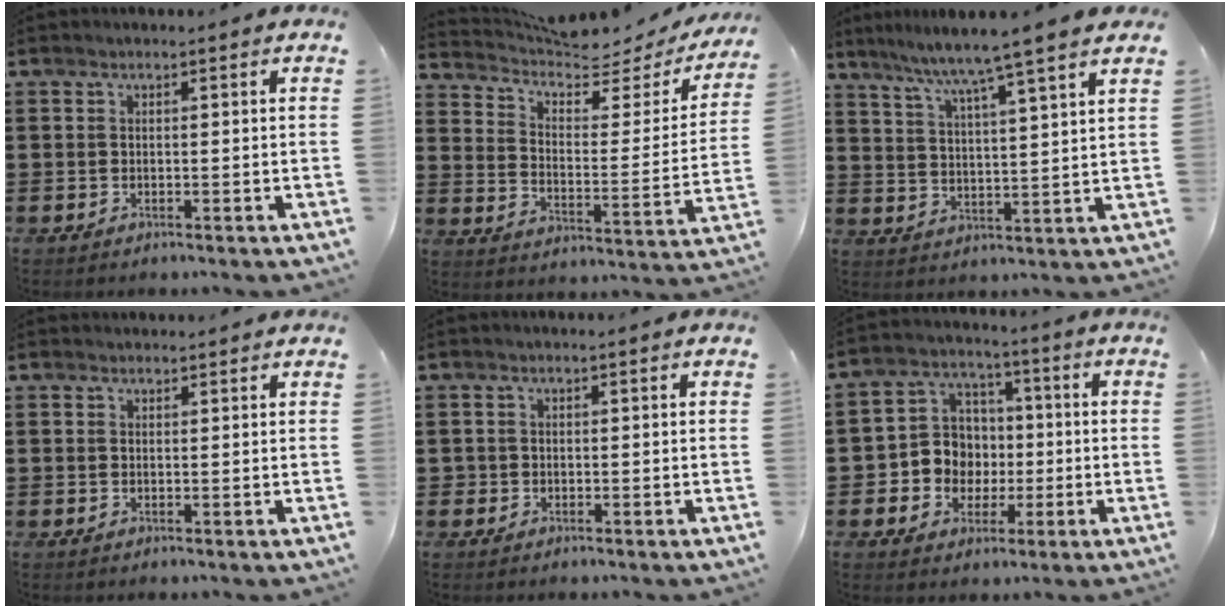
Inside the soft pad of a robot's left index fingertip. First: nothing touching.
{"total": 5.1, "force": [4.7, 1.0, 1.8], "torque": [-0.055, -0.040, 0.073]}
{"total": 6.2, "force": [5.3, -1.6, 2.9], "torque": [-0.077, -0.037, 0.083]}
{"total": 0.9, "force": [0.9, 0.3, -0.1], "torque": [-0.002, 0.000, 0.018]}
{"total": 0.7, "force": [0.0, 0.7, -0.1], "torque": [-0.001, 0.006, -0.002]}
{"total": 7.5, "force": [-0.7, 7.2, 1.9], "torque": [-0.068, 0.014, -0.008]}